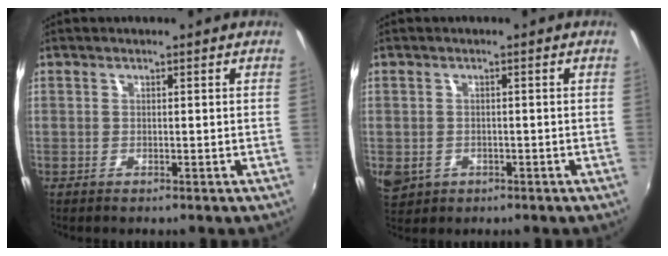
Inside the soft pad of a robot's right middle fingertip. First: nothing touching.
{"total": 6.0, "force": [-1.9, 4.8, 3.0], "torque": [-0.067, -0.015, -0.028]}